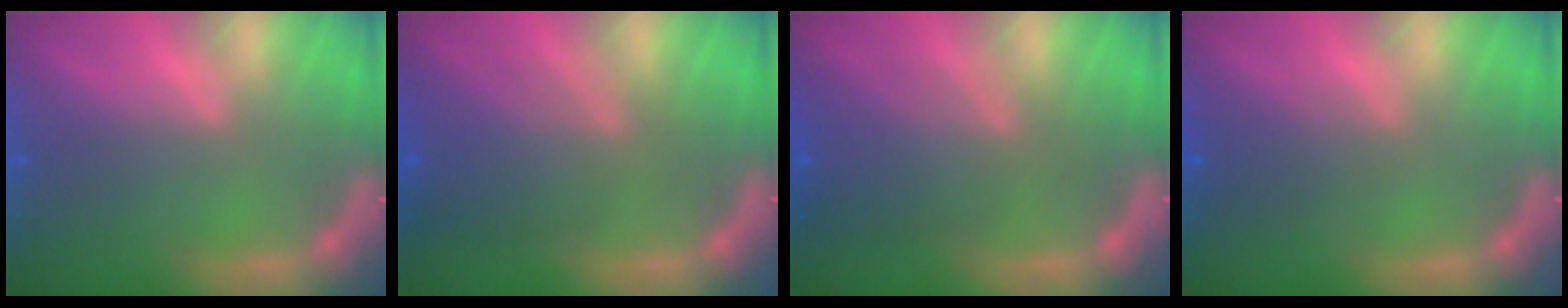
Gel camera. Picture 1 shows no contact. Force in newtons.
{"total": 6.6}
{"total": 6.0}
{"total": 2.5}